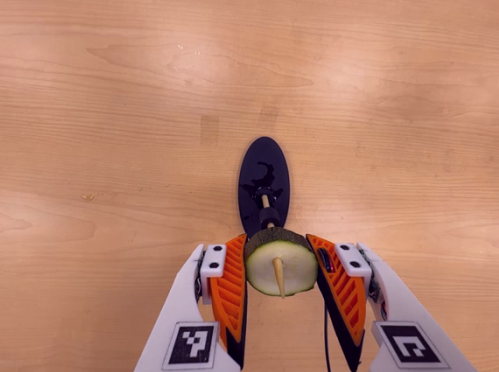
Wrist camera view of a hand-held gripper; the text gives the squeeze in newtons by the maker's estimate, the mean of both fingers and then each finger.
{"total": 10.7, "left": 9.6, "right": 11.7}